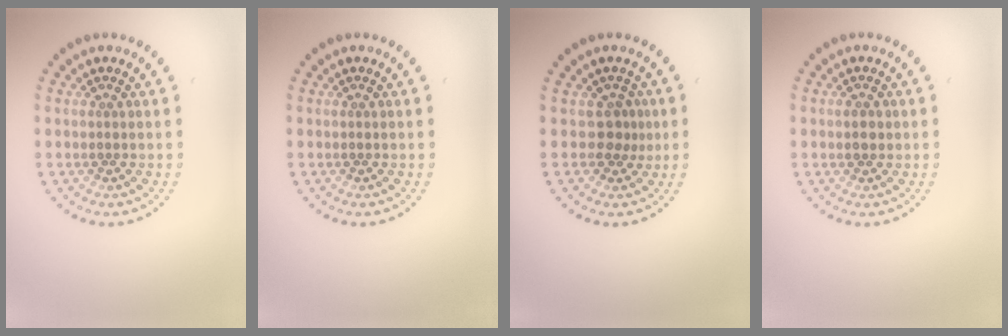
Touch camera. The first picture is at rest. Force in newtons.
{"total": 0.0}
{"total": 1.7, "press": 1.2, "slide": 1.2}
{"total": 1.2, "press": 1.2, "slide": 0.2}